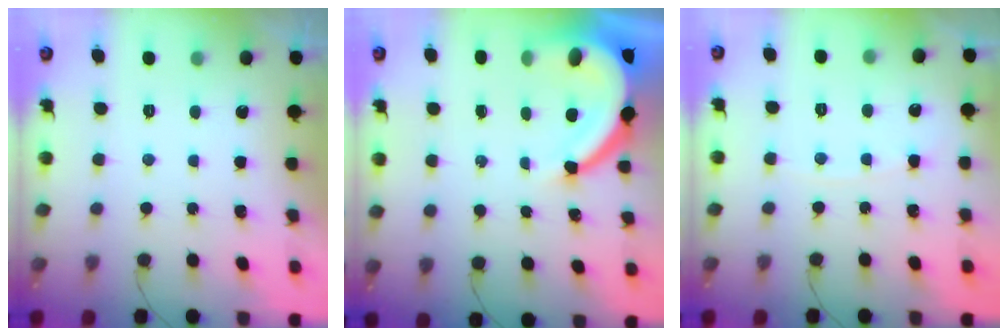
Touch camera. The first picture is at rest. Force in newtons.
{"total": 11.7, "press": 11.6, "slide": 1.5}
{"total": 4.1, "press": 4.0, "slide": 0.6}